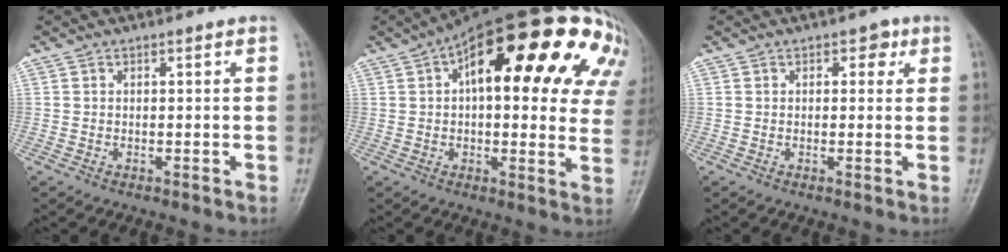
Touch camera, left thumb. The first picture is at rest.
{"total": 29.9, "force": [11.0, 12.2, 24.9], "torque": [-0.277, 0.047, 0.149]}
{"total": 2.3, "force": [0.9, 1.6, 1.4], "torque": [0.002, 0.001, 0.003]}